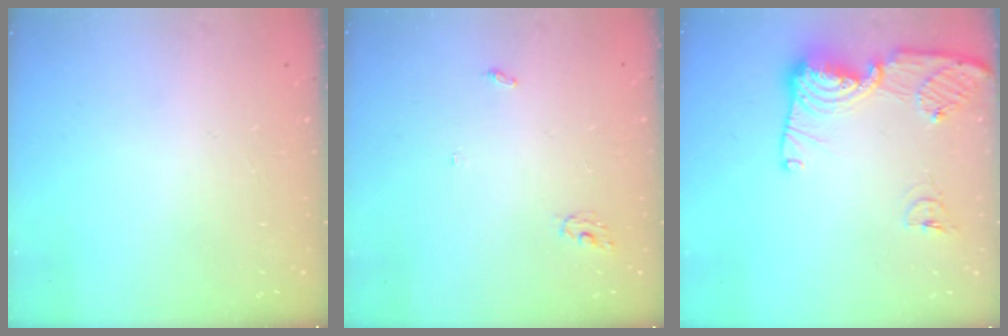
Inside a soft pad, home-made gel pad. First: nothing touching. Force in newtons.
{"total": 2.8, "press": 2.8, "slide": 0.2}
{"total": 13.9, "press": 13.8, "slide": 1.5}